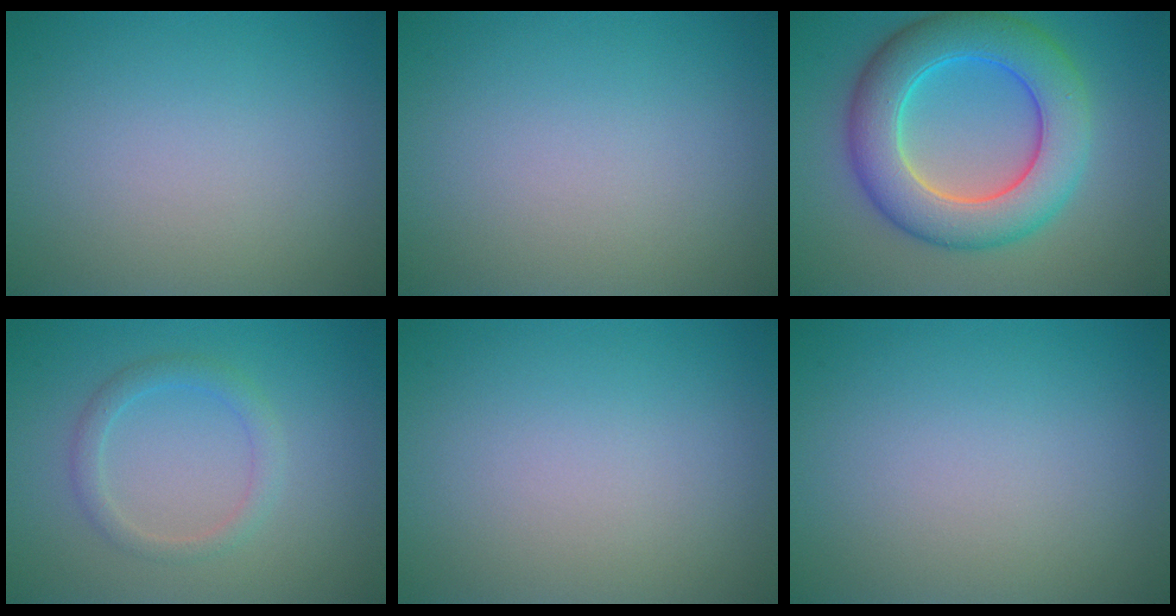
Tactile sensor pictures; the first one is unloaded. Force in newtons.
{"total": 0.0}
{"total": 9.0, "press": 9.0, "slide": 0.2}
{"total": 2.0, "press": 1.9, "slide": 0.1}
{"total": 0.0}
{"total": 0.0}